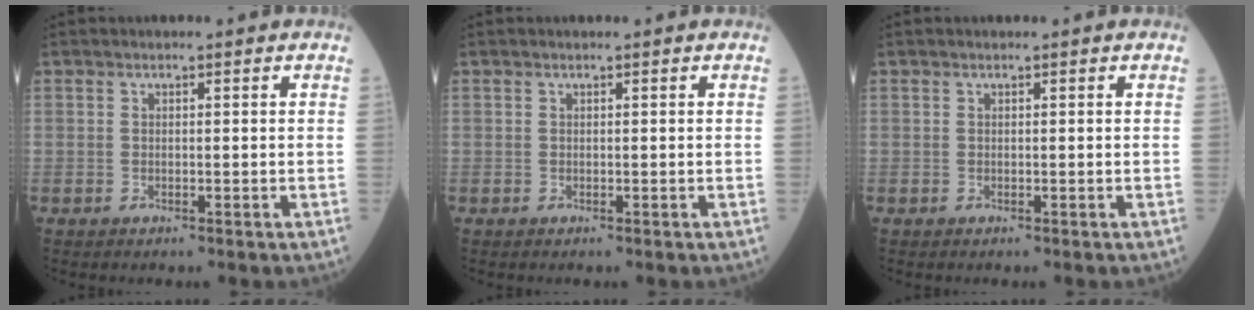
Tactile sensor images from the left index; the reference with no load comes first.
{"total": 0.0}
{"total": 0.0}